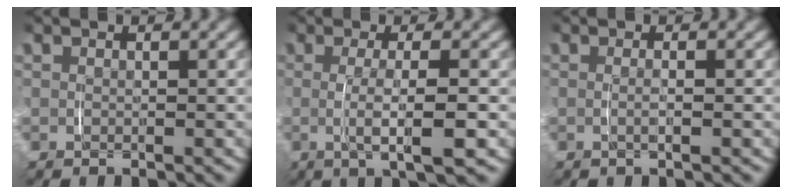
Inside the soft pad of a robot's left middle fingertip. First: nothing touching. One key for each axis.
{"total": 4.7, "fx": -0.6, "fy": 0.5, "fz": 4.6, "tx": -0.073, "ty": -0.003, "tz": -0.008}
{"total": 1.1, "fx": -0.2, "fy": -0.1, "fz": 1.1, "tx": -0.018, "ty": -0.002, "tz": -0.002}